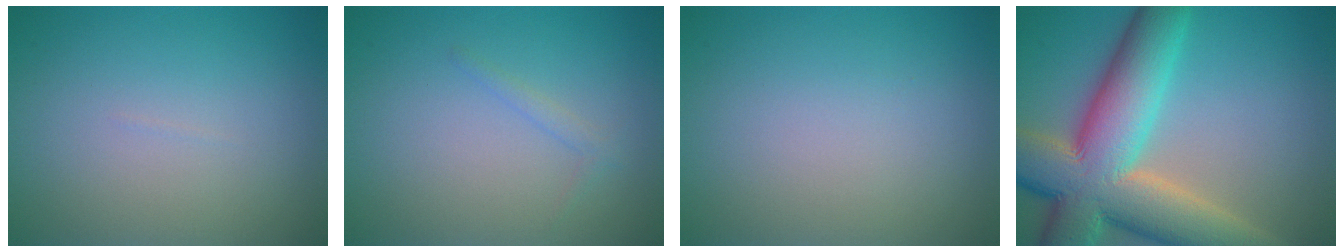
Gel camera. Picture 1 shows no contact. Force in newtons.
{"total": 0.8, "press": 0.8, "slide": 0.1}
{"total": 0.0}
{"total": 13.9, "press": 13.9, "slide": 0.9}